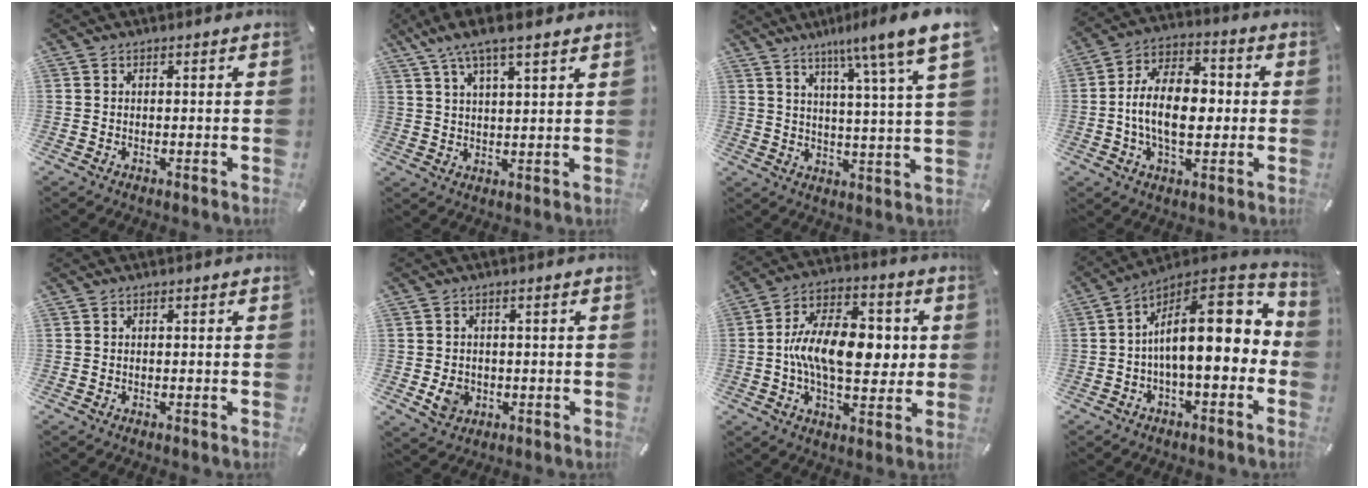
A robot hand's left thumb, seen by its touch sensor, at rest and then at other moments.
{"total": 7.4, "force": [5.6, 1.5, 4.6], "torque": [-0.102, -0.013, 0.102]}
{"total": 10.7, "force": [7.4, -0.1, 7.7], "torque": [-0.120, -0.056, 0.109]}
{"total": 13.5, "force": [-1.5, 8.5, 10.5], "torque": [-0.204, 0.010, -0.030]}
{"total": 0.0}
{"total": 4.4, "force": [-0.7, 3.9, 2.0], "torque": [-0.032, -0.004, -0.015]}
{"total": 16.1, "force": [0.2, 9.2, 13.3], "torque": [-0.240, 0.009, 0.003]}
{"total": 16.8, "force": [1.2, 7.2, 15.1], "torque": [-0.234, -0.027, 0.019]}